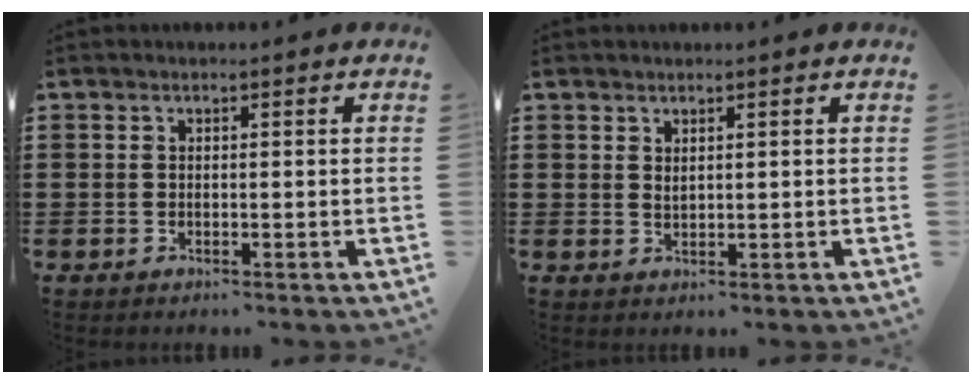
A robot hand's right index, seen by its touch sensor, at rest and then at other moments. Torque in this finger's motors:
{"motor_torque": [0.31, 0.30, 0.07, 0.02]}